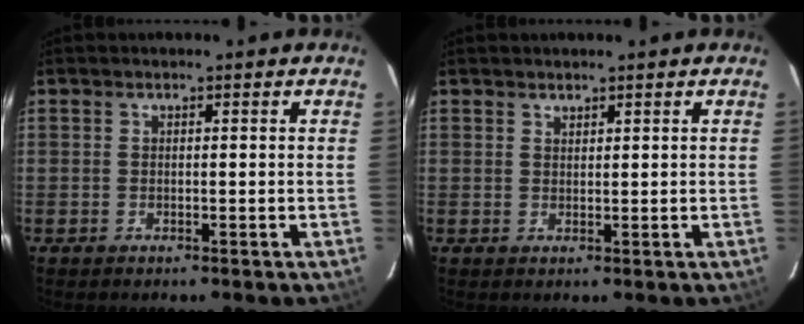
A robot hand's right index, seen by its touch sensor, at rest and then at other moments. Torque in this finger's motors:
{"motor_torque": [-0.15, -0.08, -0.03, 0.00]}